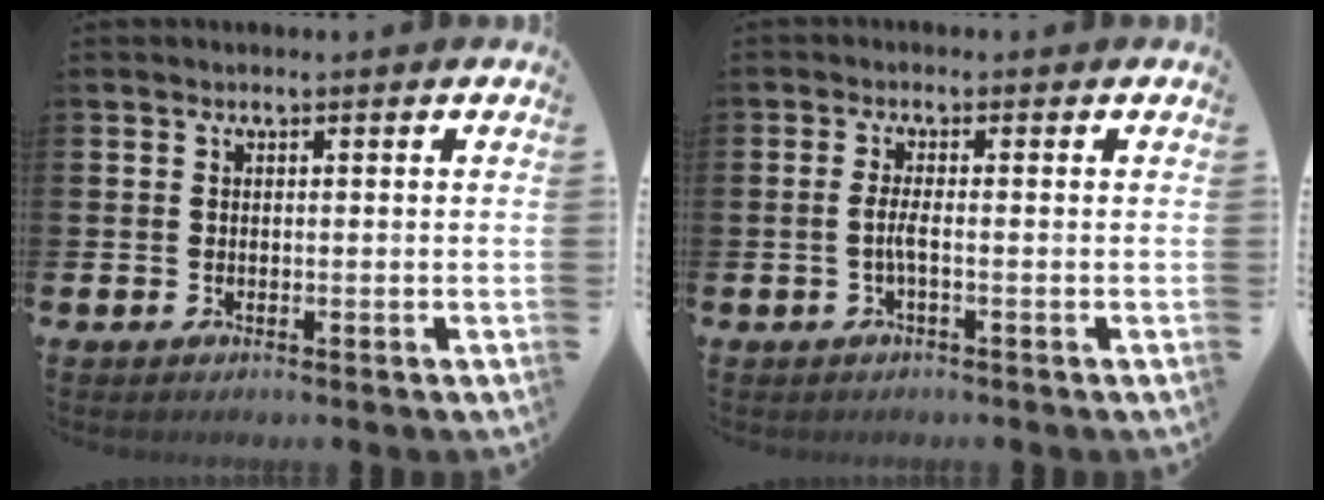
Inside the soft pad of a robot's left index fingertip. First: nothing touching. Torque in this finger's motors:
{"motor_torque": [0.09, -0.06, 0.28, 0.10]}